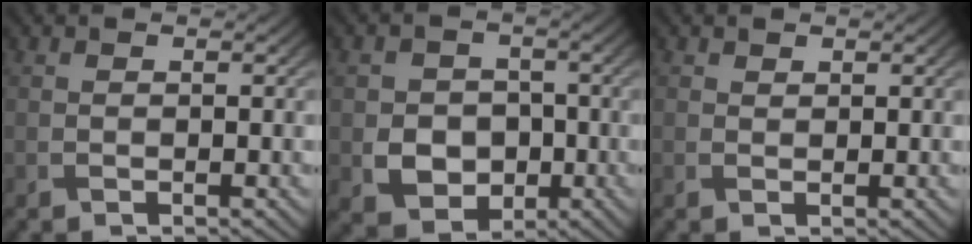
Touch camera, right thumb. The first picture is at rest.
{"total": 6.4, "force": [-1.3, 5.4, 3.2], "torque": [-0.067, -0.013, -0.036]}
{"total": 1.0, "force": [0.8, 0.6, 0.2], "torque": [-0.004, -0.003, 0.015]}